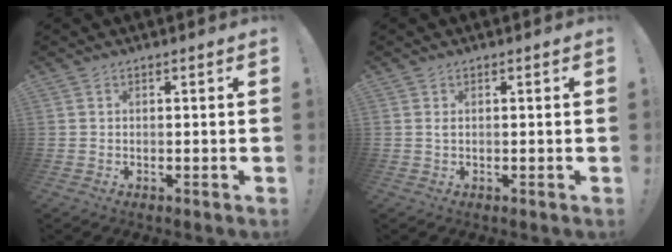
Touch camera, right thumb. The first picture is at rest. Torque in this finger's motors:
{"motor_torque": [0.06, 0.01, 0.22, 0.06, -0.05]}